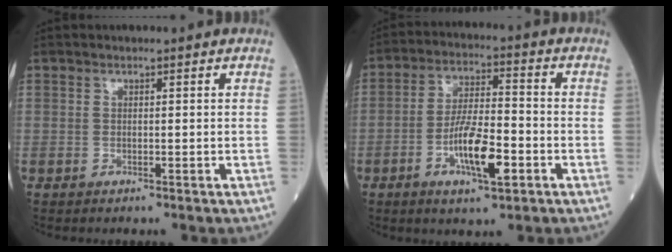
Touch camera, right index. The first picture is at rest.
{"total": 10.0, "force": [-3.6, 2.3, 9.0], "torque": [-0.169, 0.000, -0.064]}